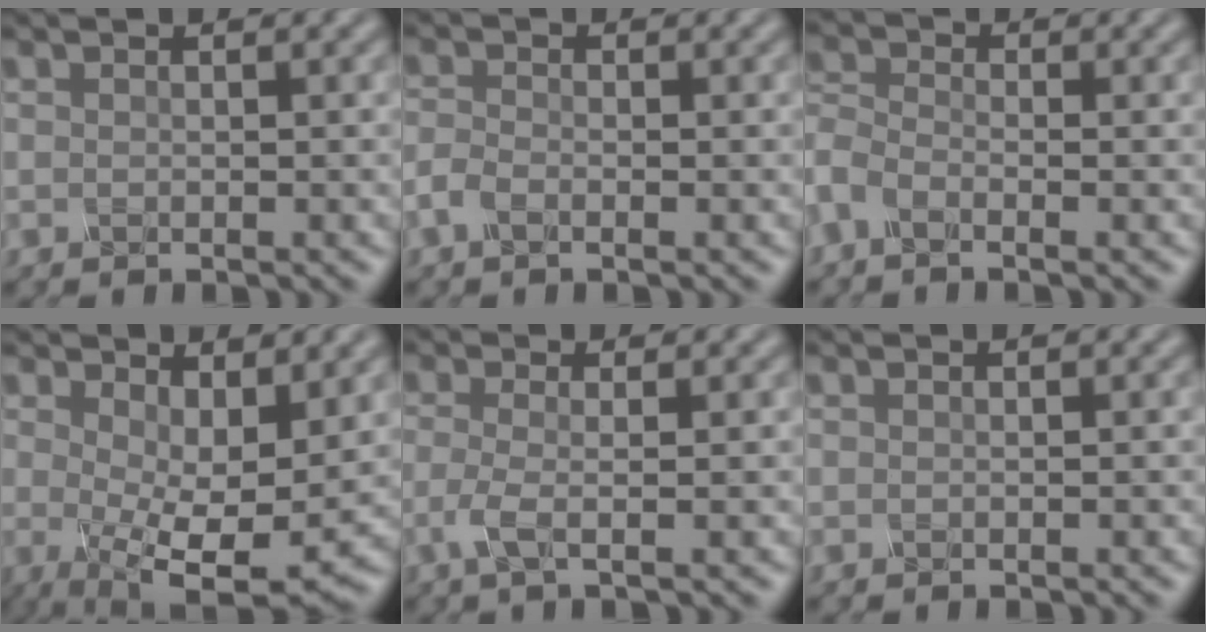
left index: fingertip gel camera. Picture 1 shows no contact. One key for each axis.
{"total": 1.2, "fx": -1.1, "fy": 0.1, "fz": 0.2, "tx": -0.028, "ty": 0.001, "tz": -0.014}
{"total": 1.8, "fx": -1.5, "fy": 0.6, "fz": 0.8, "tx": -0.043, "ty": -0.003, "tz": -0.026}
{"total": 8.2, "fx": -0.1, "fy": 2.8, "fz": 7.8, "tx": -0.138, "ty": -0.015, "tz": 0.020}
{"total": 1.7, "fx": -0.9, "fy": 0.0, "fz": 1.4, "tx": -0.048, "ty": -0.003, "tz": -0.008}
{"total": 0.0}